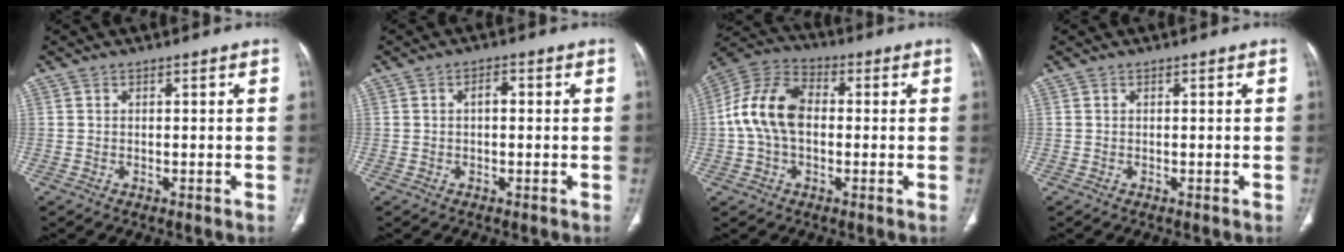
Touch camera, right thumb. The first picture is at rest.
{"total": 2.3, "force": [0.2, 1.2, 1.9], "torque": [-0.030, 0.008, 0.001]}
{"total": 13.0, "force": [0.1, 8.6, 9.8], "torque": [-0.187, 0.032, -0.008]}
{"total": 0.0}